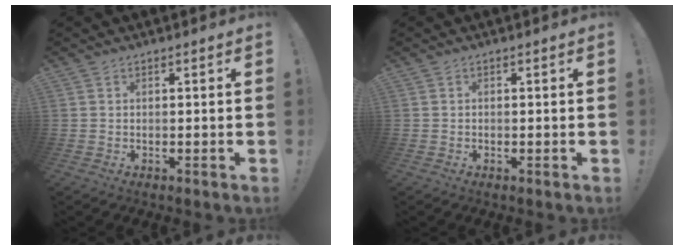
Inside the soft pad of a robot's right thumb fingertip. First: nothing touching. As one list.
[{"total": 0.0}]